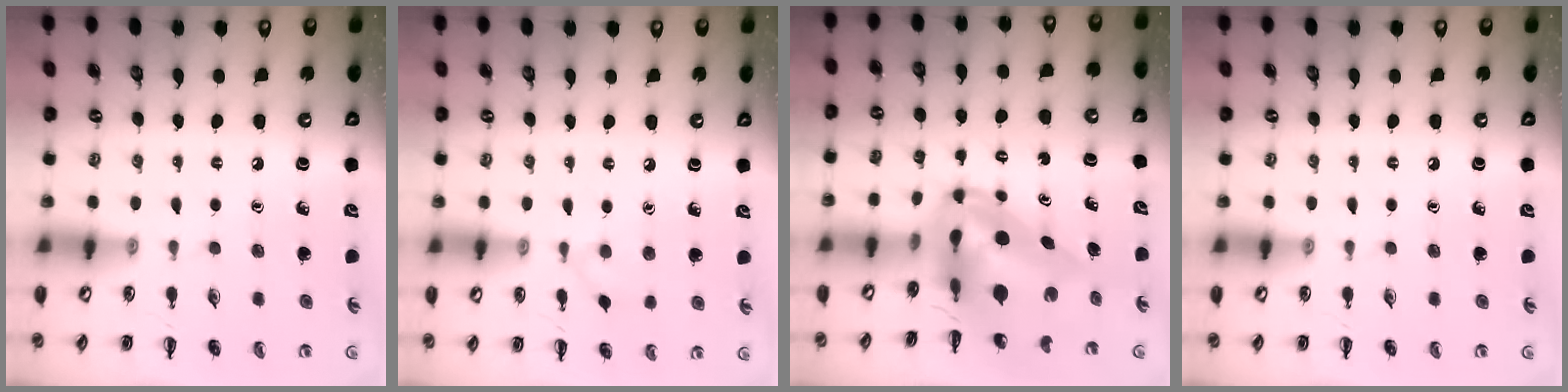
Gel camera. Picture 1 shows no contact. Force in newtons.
{"total": 3.2, "press": 3.0, "slide": 1.2}
{"total": 8.9, "press": 8.5, "slide": 2.6}
{"total": 0.0}